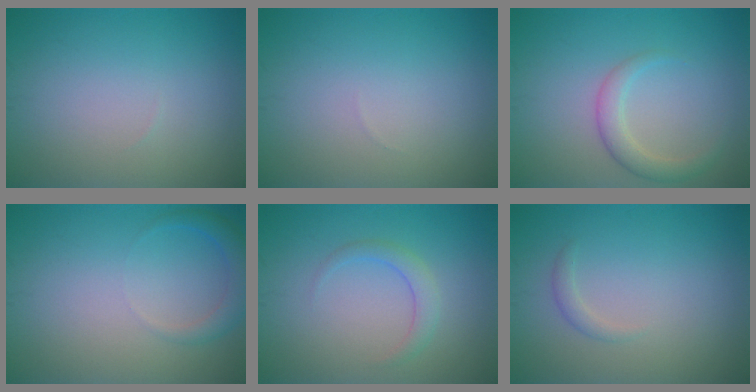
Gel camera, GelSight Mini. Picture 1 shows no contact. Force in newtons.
{"total": 0.0}
{"total": 2.4, "press": 2.4, "slide": 0.1}
{"total": 2.2, "press": 2.2, "slide": 0.2}
{"total": 1.8, "press": 1.8, "slide": 0.1}
{"total": 0.9, "press": 0.9, "slide": 0.1}